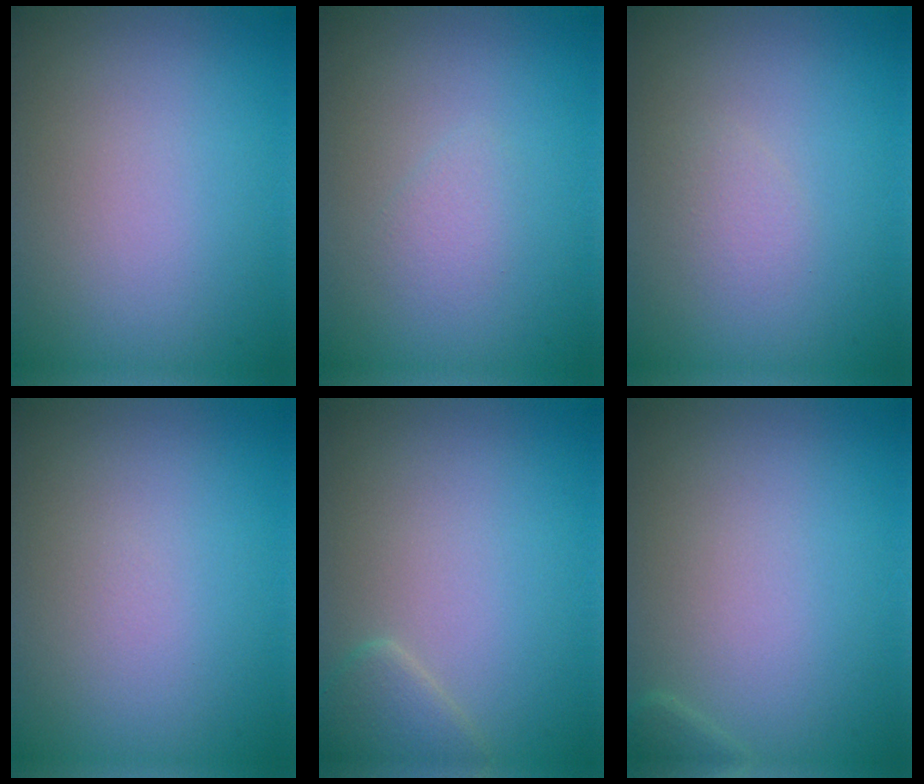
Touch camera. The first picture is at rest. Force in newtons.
{"total": 1.0, "press": 1.0, "slide": 0.0}
{"total": 1.0, "press": 1.0, "slide": 0.0}
{"total": 0.0}
{"total": 1.9, "press": 1.9, "slide": 0.1}
{"total": 0.7, "press": 0.7, "slide": 0.0}